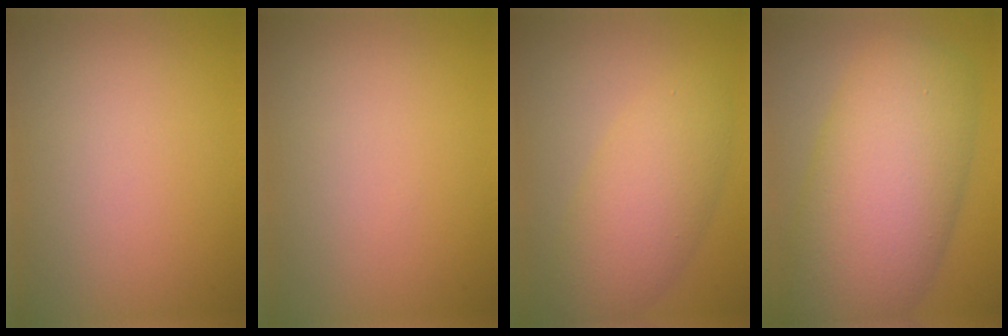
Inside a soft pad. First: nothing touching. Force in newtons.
{"total": 0.0}
{"total": 5.6, "press": 5.5, "slide": 0.1}
{"total": 12.3, "press": 12.3, "slide": 0.4}